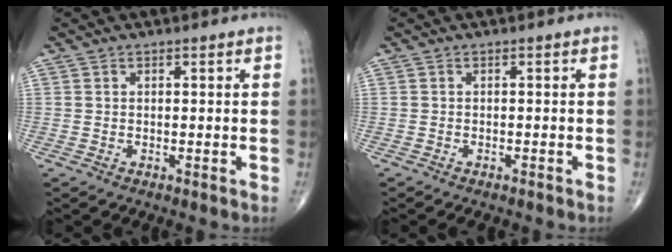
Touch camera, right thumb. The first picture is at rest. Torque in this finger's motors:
{"motor_torque": [2.83, 2.18, 0.41, -0.43, 0.00]}